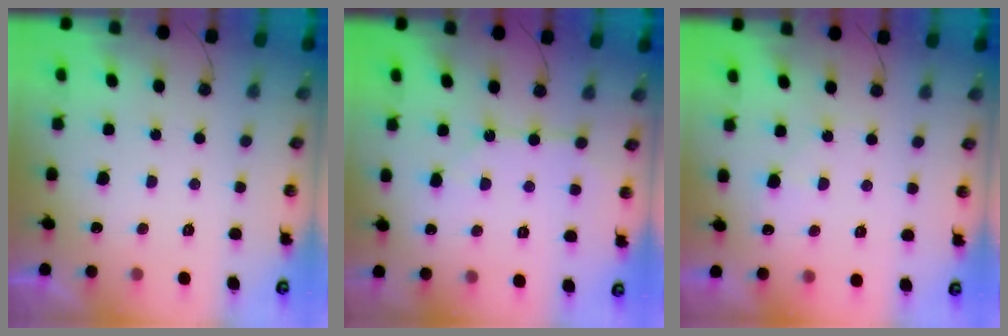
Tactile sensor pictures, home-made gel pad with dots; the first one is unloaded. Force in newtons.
{"total": 4.7, "press": 4.7, "slide": 0.3}
{"total": 4.2, "press": 4.1, "slide": 0.5}